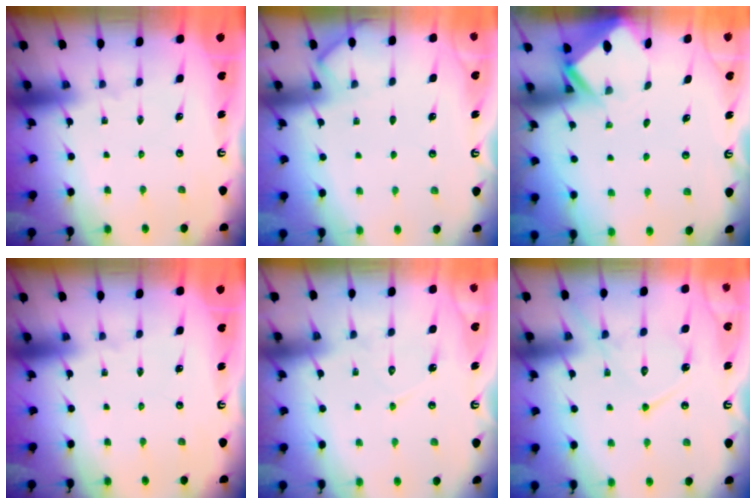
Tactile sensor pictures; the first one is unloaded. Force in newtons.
{"total": 3.4, "press": 3.4, "slide": 0.5}
{"total": 2.4, "press": 2.4, "slide": 0.1}
{"total": 0.0}
{"total": 7.3, "press": 7.2, "slide": 0.8}
{"total": 12.3, "press": 12.2, "slide": 1.2}